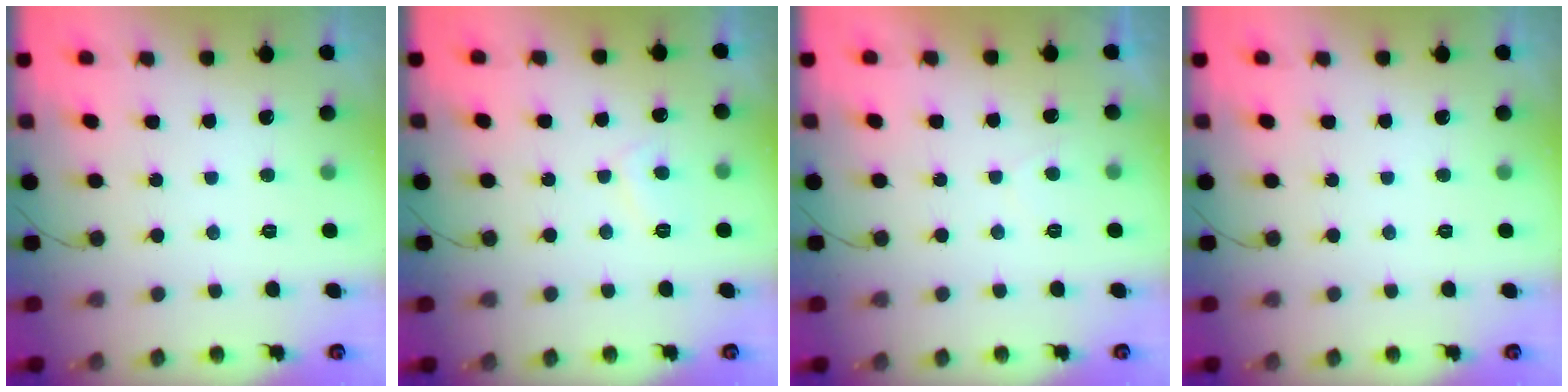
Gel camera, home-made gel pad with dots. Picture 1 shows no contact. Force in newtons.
{"total": 2.9, "press": 2.9, "slide": 0.5}
{"total": 1.0, "press": 0.8, "slide": 0.6}
{"total": 0.0}